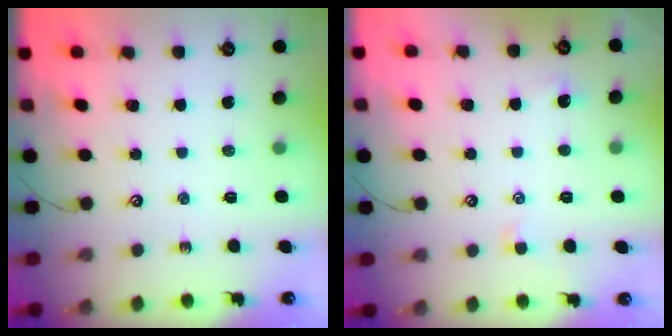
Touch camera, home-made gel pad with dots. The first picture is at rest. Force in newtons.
{"total": 0.7, "press": 0.5, "slide": 0.5}